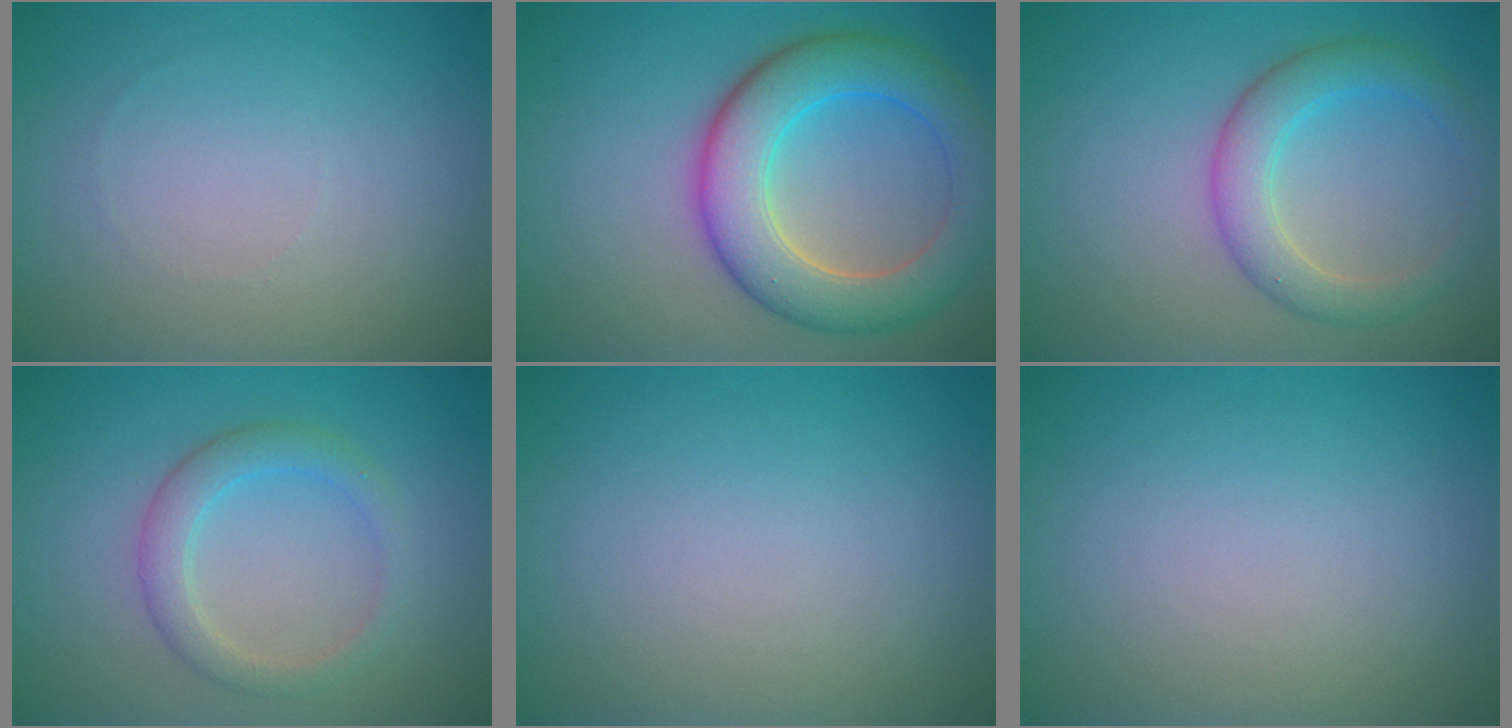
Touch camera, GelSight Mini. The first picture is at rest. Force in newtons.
{"total": 7.8, "press": 7.8, "slide": 0.3}
{"total": 3.9, "press": 3.9, "slide": 0.0}
{"total": 2.8, "press": 2.8, "slide": 0.1}
{"total": 0.0}
{"total": 0.0}